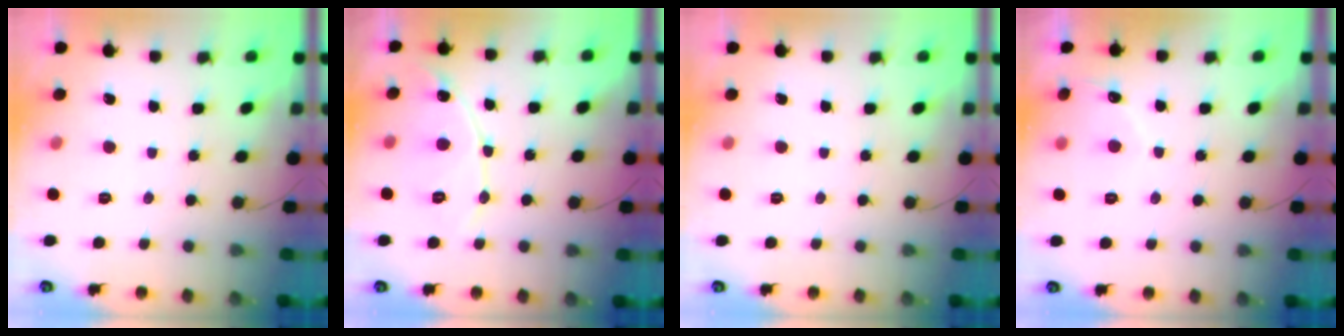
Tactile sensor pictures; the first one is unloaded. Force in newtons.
{"total": 9.6, "press": 9.6, "slide": 0.8}
{"total": 0.0}
{"total": 5.3, "press": 5.3, "slide": 0.4}